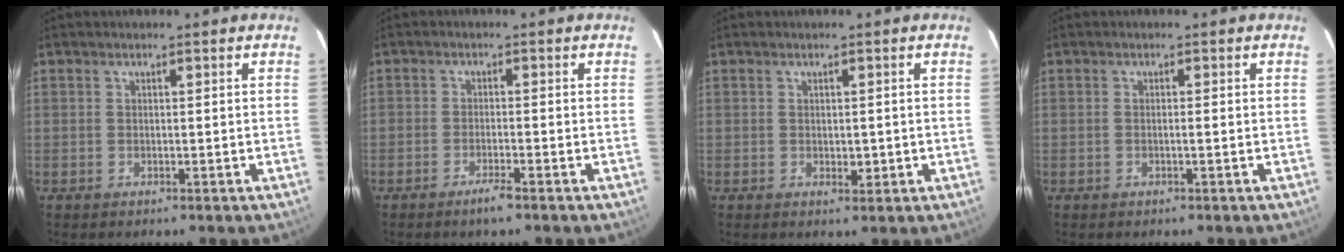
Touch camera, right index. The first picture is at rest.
{"total": 2.6, "force": [-1.9, -0.1, 1.8], "torque": [-0.035, -0.003, -0.035]}
{"total": 1.8, "force": [-0.2, 1.0, 1.5], "torque": [-0.019, -0.001, 0.001]}
{"total": 3.1, "force": [-0.6, 0.2, 3.0], "torque": [-0.052, 0.000, -0.012]}